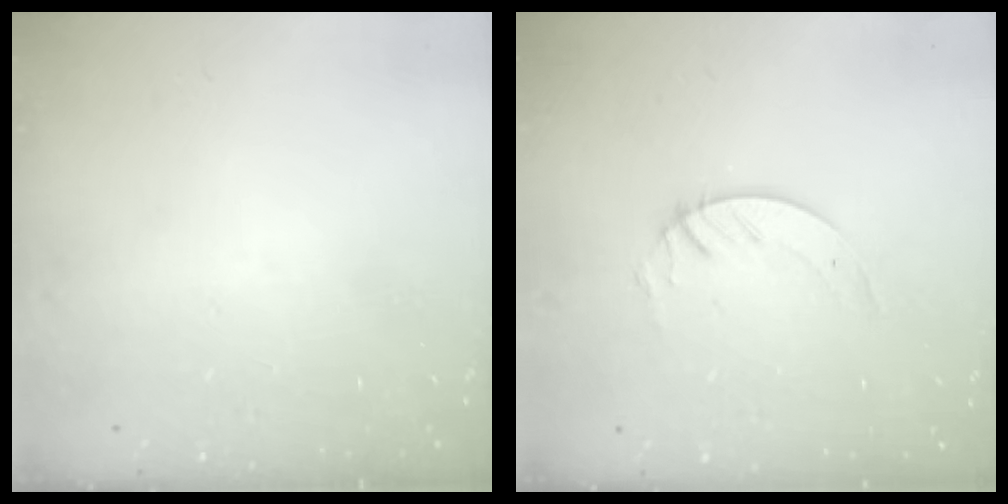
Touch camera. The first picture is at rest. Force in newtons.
{"total": 4.5, "press": 4.4, "slide": 0.4}